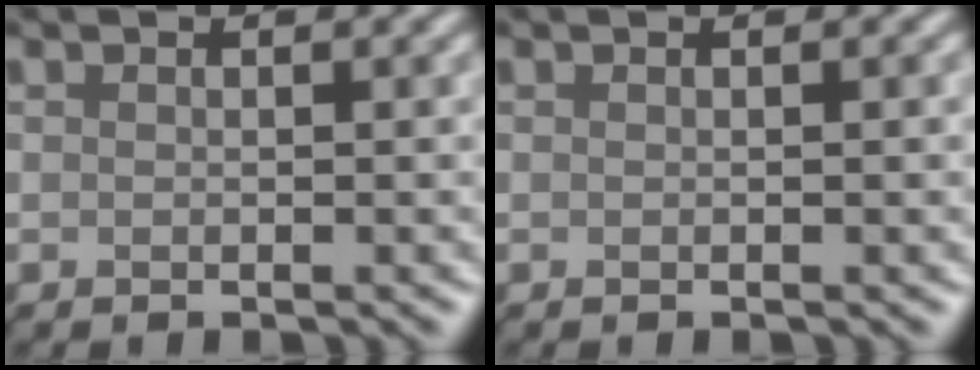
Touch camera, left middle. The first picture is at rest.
{"total": 1.0, "force": [0.0, 0.3, 1.0], "torque": [-0.007, 0.003, -0.002]}